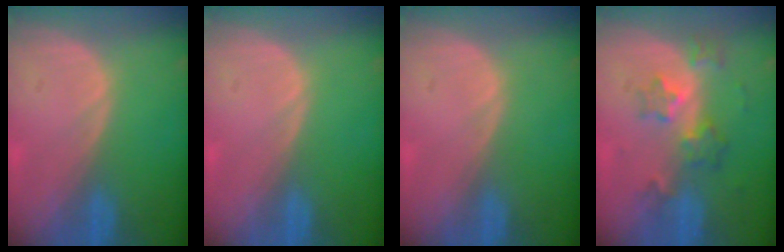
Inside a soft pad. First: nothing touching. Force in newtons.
{"total": 0.0}
{"total": 0.0}
{"total": 6.1, "press": 5.5, "slide": 2.7}